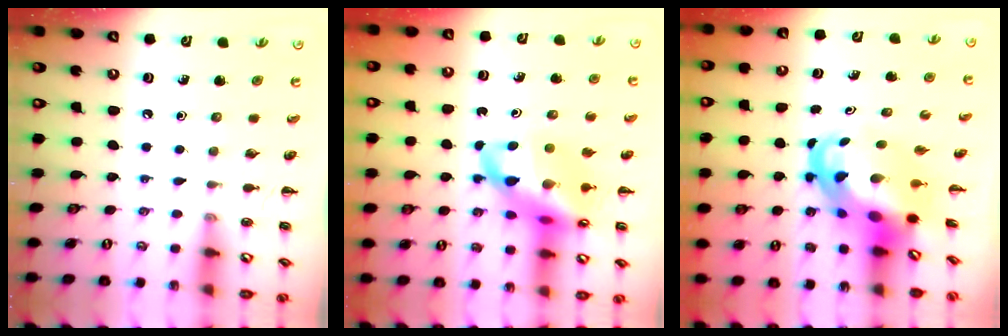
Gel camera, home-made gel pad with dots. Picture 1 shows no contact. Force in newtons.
{"total": 17.9, "press": 17.3, "slide": 4.5}
{"total": 7.4, "press": 7.1, "slide": 1.9}